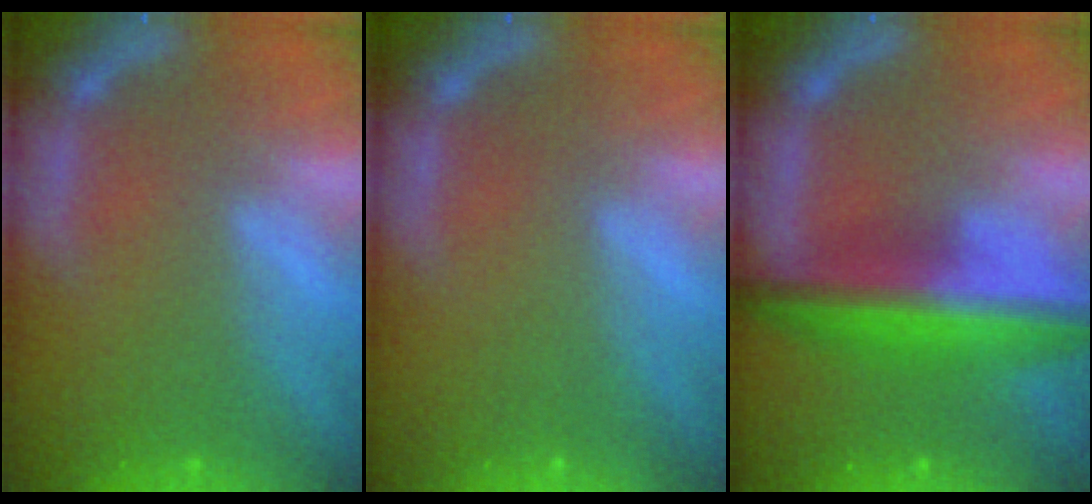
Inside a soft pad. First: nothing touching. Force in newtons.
{"total": 0.0}
{"total": 8.0}